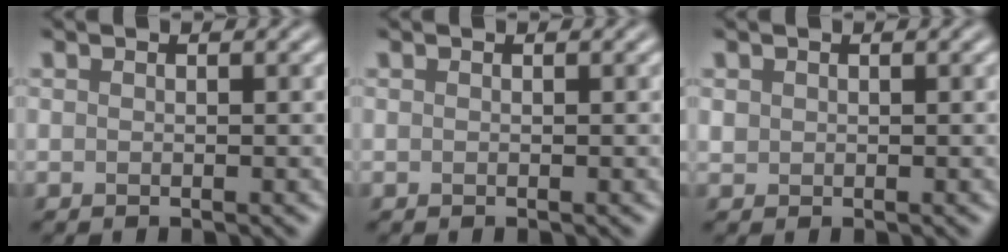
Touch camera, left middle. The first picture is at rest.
{"total": 0.0}
{"total": 0.7, "force": [0.2, 0.6, 0.1], "torque": [-0.004, -0.002, 0.008]}